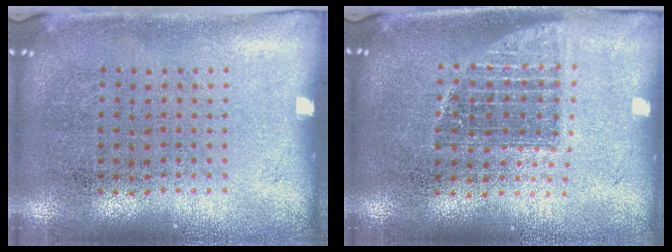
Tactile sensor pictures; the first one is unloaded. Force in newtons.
{"total": 1.3, "press": 1.1, "slide": 0.8}